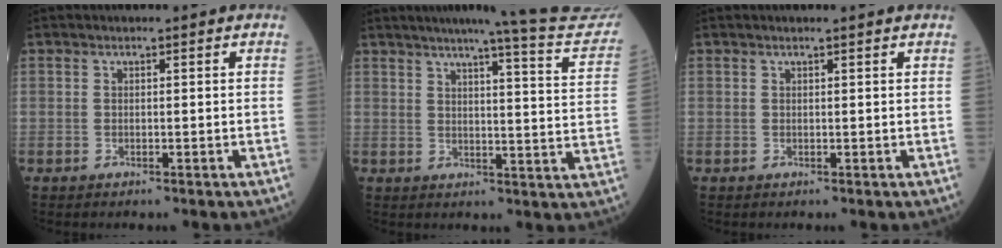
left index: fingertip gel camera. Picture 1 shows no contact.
{"total": 17.7, "force": [16.6, -1.4, 6.1], "torque": [-0.083, -0.081, 0.186]}
{"total": 1.3, "force": [1.2, -0.2, 0.6], "torque": [-0.011, 0.005, 0.018]}